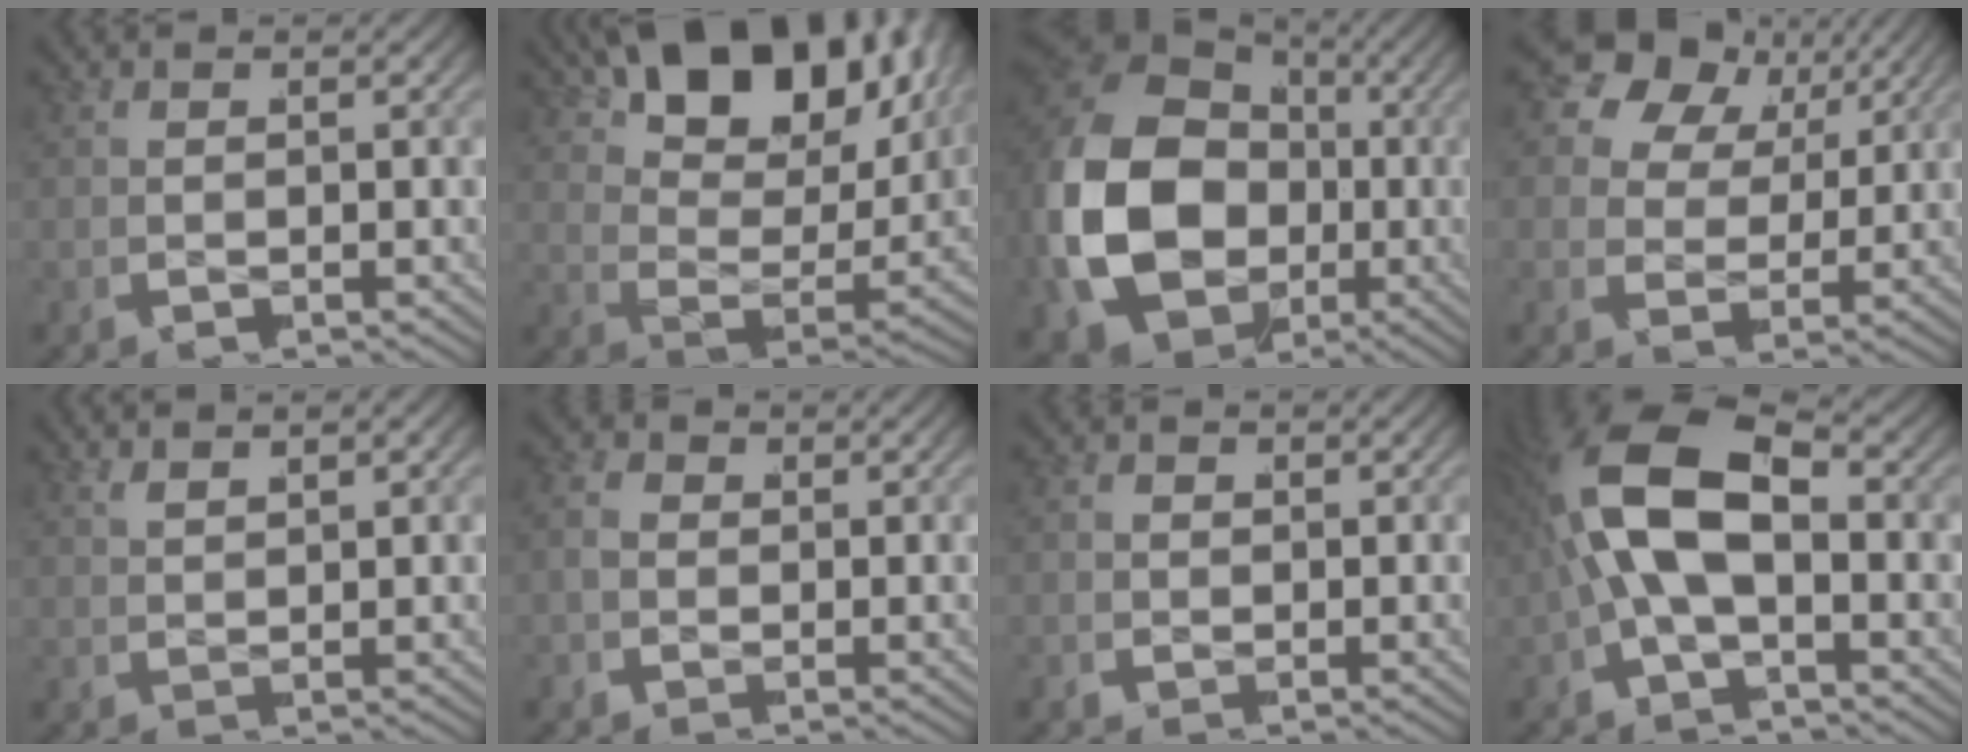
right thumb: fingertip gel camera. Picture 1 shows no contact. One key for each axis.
{"total": 15.0, "fx": 5.5, "fy": 8.3, "fz": 11.2, "tx": -0.200, "ty": 0.009, "tz": 0.079}
{"total": 18.5, "fx": -1.0, "fy": 14.2, "fz": 11.8, "tx": -0.305, "ty": -0.051, "tz": 0.002}
{"total": 8.9, "fx": 2.5, "fy": 6.2, "fz": 5.9, "tx": -0.117, "ty": -0.001, "tz": 0.039}
{"total": 1.3, "fx": 1.0, "fy": -0.8, "fz": 0.2, "tx": 0.007, "ty": 0.012, "tz": 0.020}
{"total": 2.2, "fx": -0.2, "fy": 1.9, "fz": 1.1, "tx": -0.028, "ty": -0.003, "tz": -0.007}
{"total": 1.0, "fx": -0.2, "fy": 1.0, "fz": 0.3, "tx": -0.006, "ty": -0.003, "tz": -0.006}
{"total": 11.4, "fx": -0.1, "fy": 6.6, "fz": 9.4, "tx": -0.217, "ty": -0.004, "tz": -0.007}